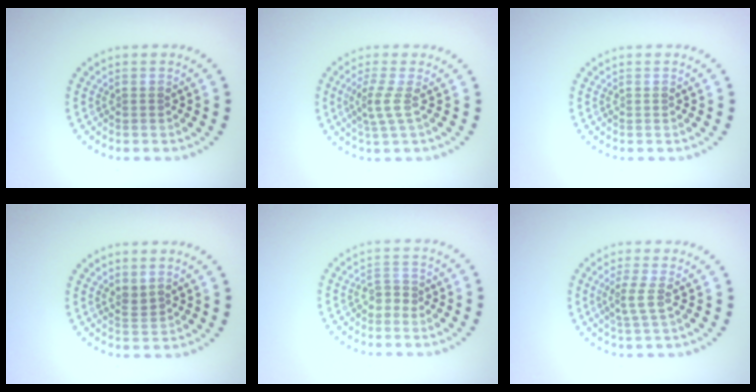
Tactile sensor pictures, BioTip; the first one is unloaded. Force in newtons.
{"total": 2.1, "press": 1.5, "slide": 1.5}
{"total": 0.0}
{"total": 1.2, "press": 0.9, "slide": 0.8}
{"total": 1.2, "press": 0.9, "slide": 0.8}
{"total": 1.7, "press": 1.3, "slide": 1.0}